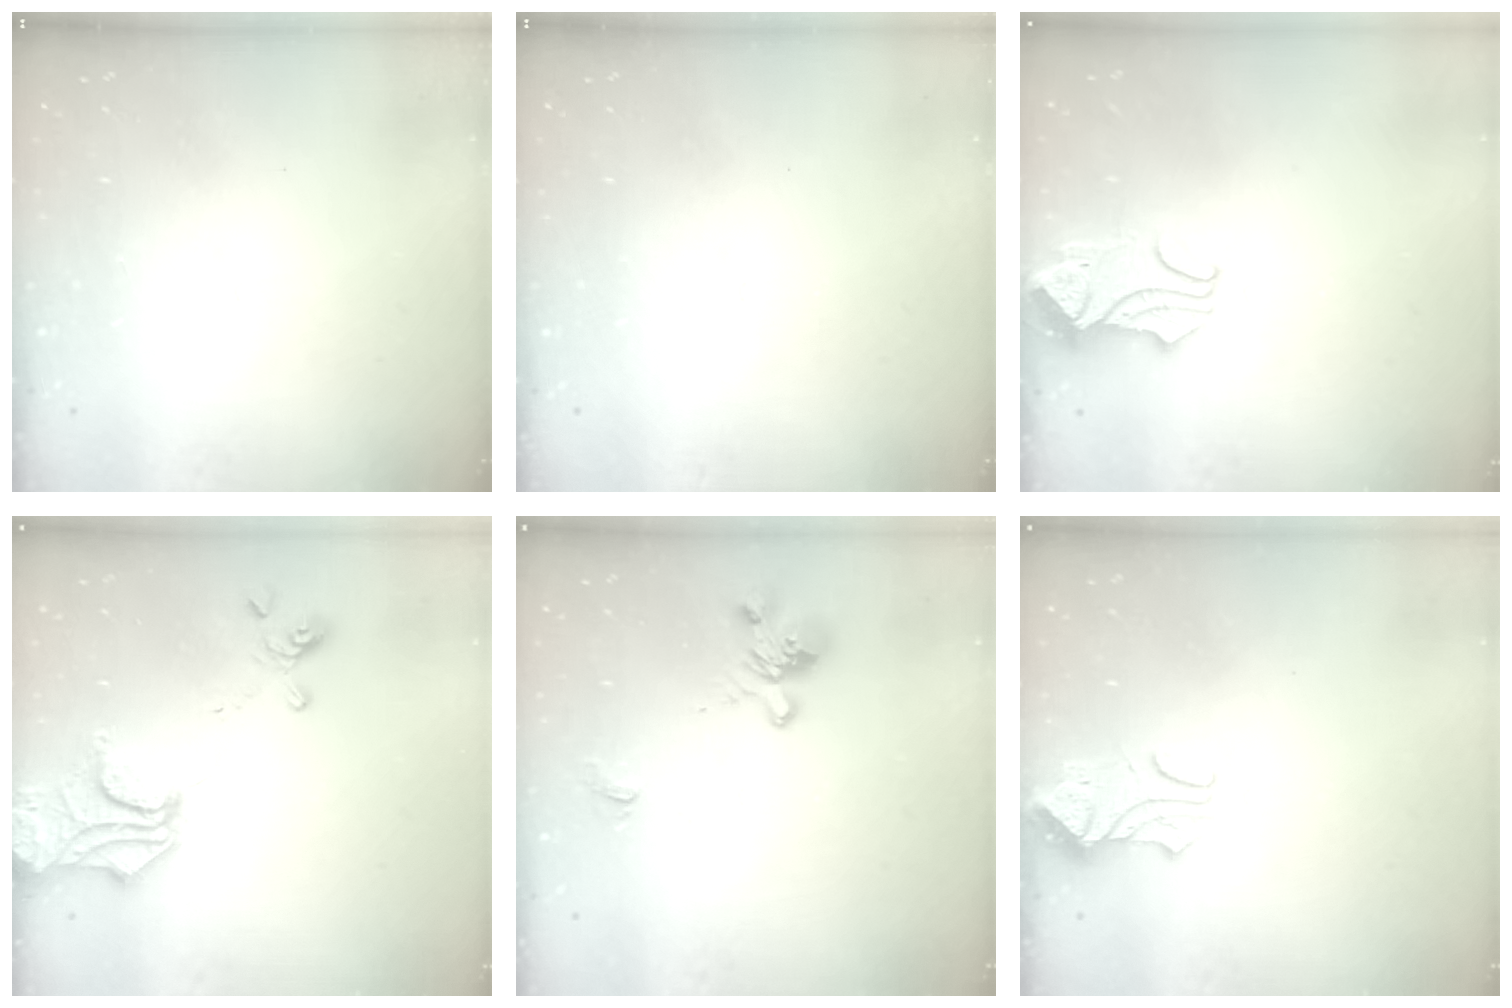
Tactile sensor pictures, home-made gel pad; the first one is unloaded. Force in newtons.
{"total": 0.0}
{"total": 2.0, "press": 1.8, "slide": 1.0}
{"total": 9.3, "press": 9.0, "slide": 2.5}
{"total": 1.2, "press": 0.4, "slide": 1.1}
{"total": 1.1, "press": 0.7, "slide": 0.9}